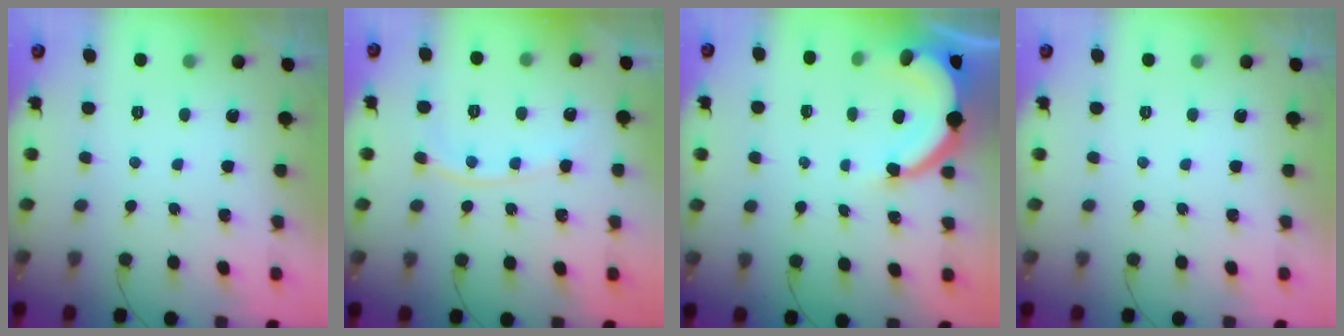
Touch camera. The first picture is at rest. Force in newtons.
{"total": 8.7, "press": 8.6, "slide": 1.2}
{"total": 8.0, "press": 8.0, "slide": 0.7}
{"total": 0.0}